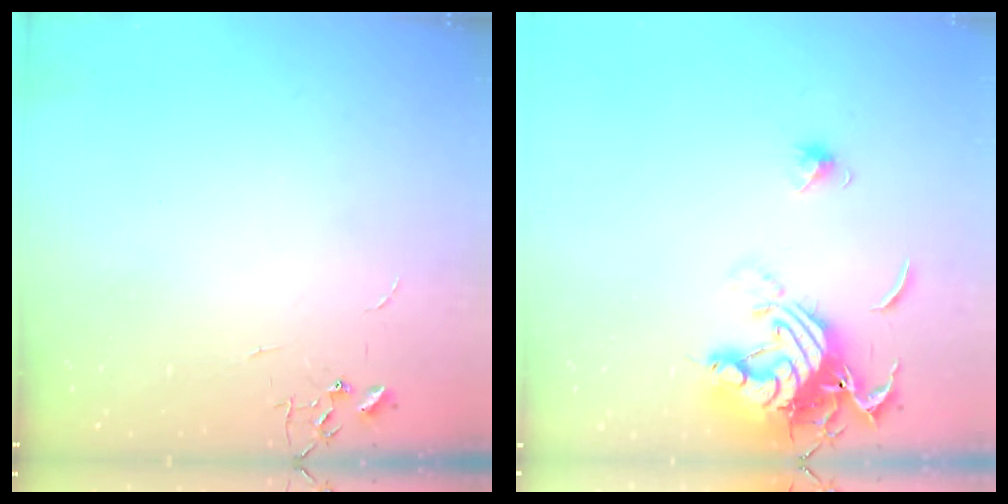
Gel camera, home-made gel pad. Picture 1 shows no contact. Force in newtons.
{"total": 14.2, "press": 14.1, "slide": 1.4}